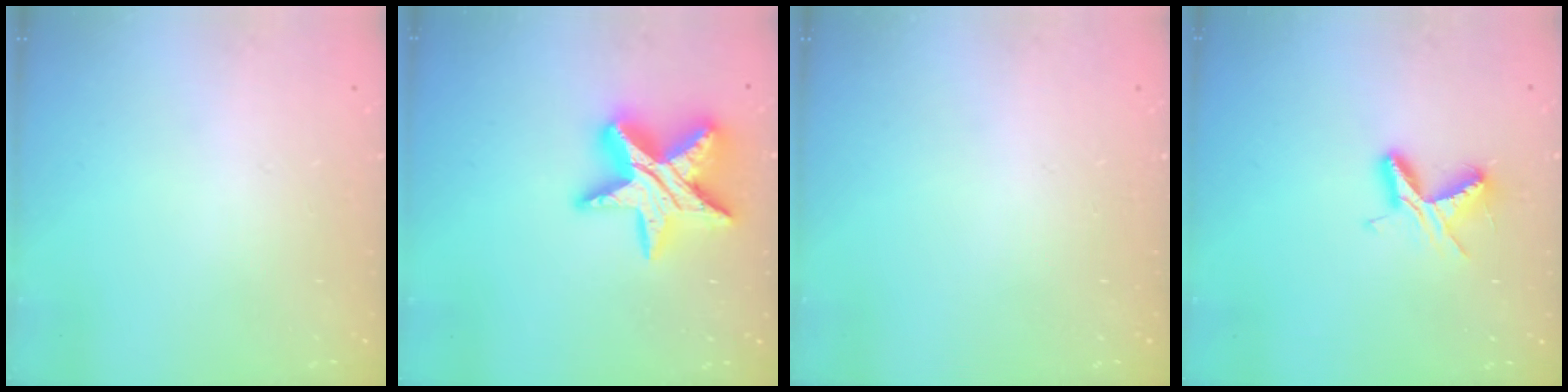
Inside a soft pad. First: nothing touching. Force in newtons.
{"total": 17.8, "press": 17.7, "slide": 1.3}
{"total": 0.0}
{"total": 5.9, "press": 5.9, "slide": 0.5}